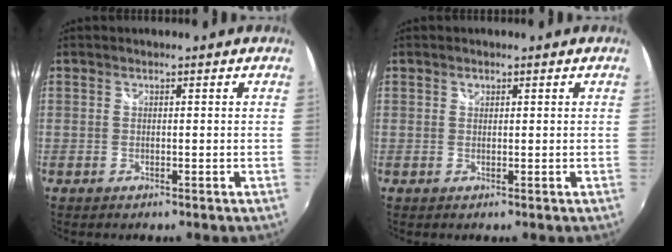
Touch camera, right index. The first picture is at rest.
{"total": 0.7, "force": [0.4, 0.6, 0.2], "torque": [-0.003, 0.002, 0.006]}